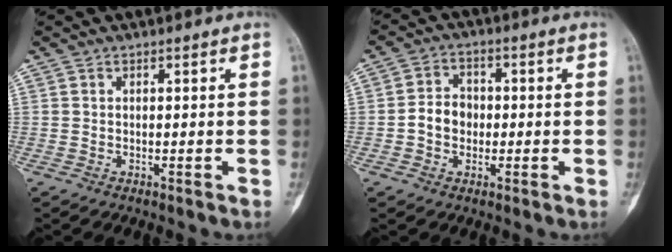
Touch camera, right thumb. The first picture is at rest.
{"total": 5.6, "force": [-0.7, 4.6, 3.1], "torque": [-0.034, 0.018, -0.019]}